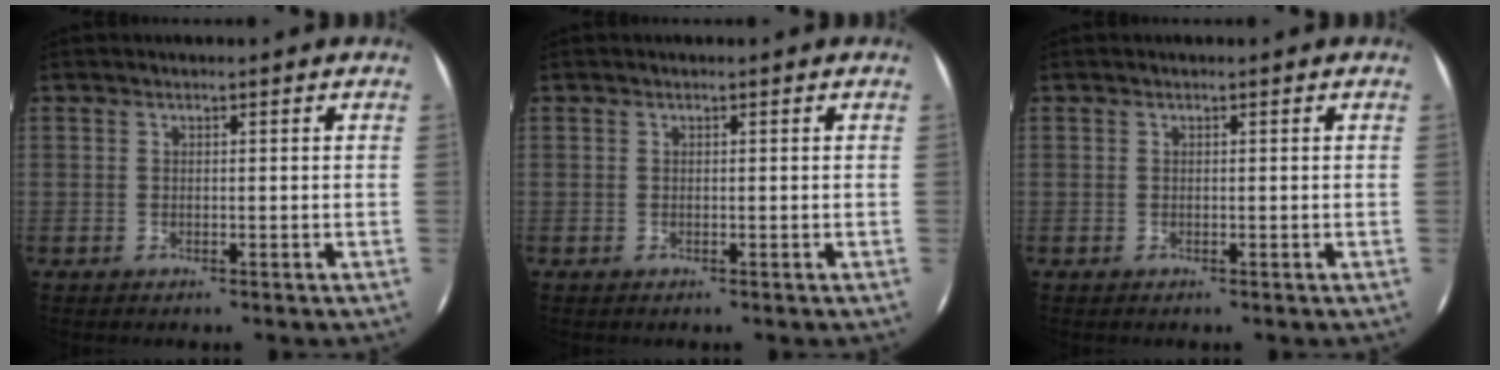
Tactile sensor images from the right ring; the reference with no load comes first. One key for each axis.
{"total": 0.0}
{"total": 0.0}